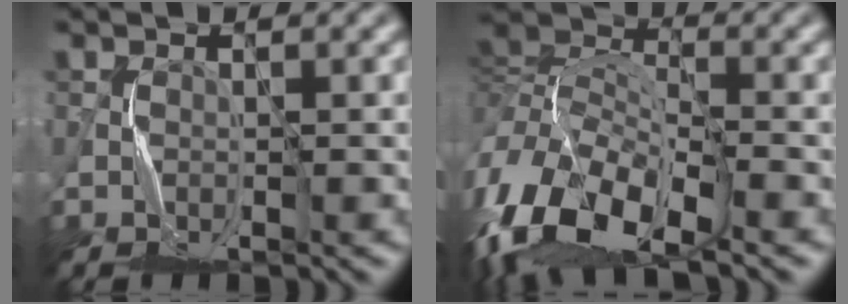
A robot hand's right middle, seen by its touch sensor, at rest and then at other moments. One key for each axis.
{"total": 14.7, "fx": -7.1, "fy": 7.5, "fz": 10.4, "tx": -0.236, "ty": -0.002, "tz": -0.142}